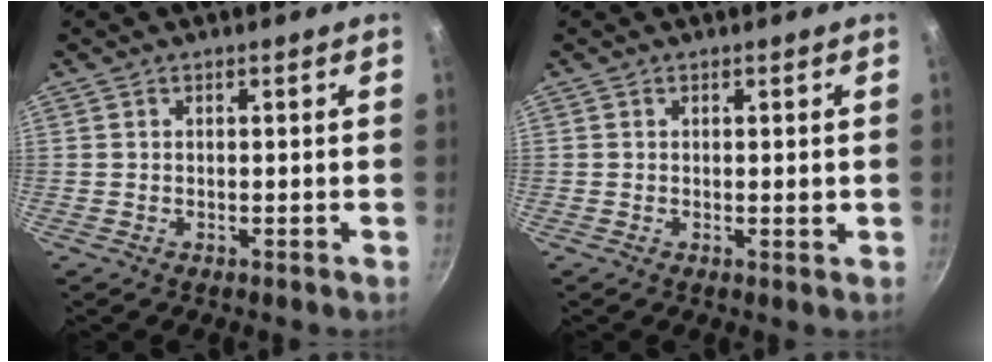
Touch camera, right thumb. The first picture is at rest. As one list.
[{"total": 0.0}]